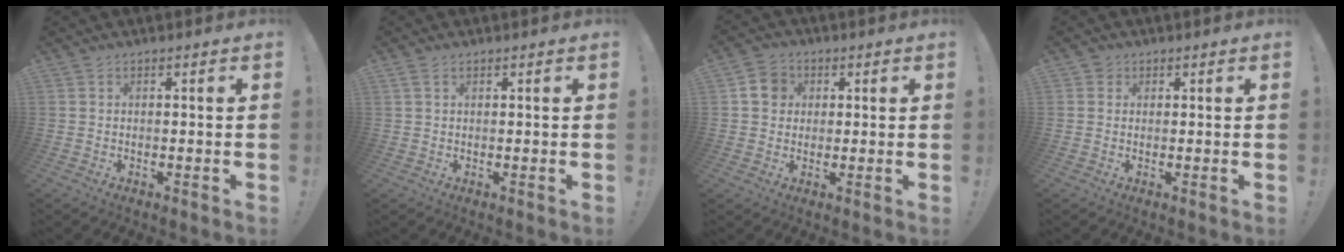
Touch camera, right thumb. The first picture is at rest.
{"total": 2.0, "force": [1.0, 1.1, 1.4], "torque": [-0.029, 0.002, 0.020]}
{"total": 6.9, "force": [1.7, 6.2, 2.6], "torque": [-0.029, 0.003, 0.035]}
{"total": 1.9, "force": [1.0, 1.5, 0.4], "torque": [-0.005, -0.001, 0.017]}